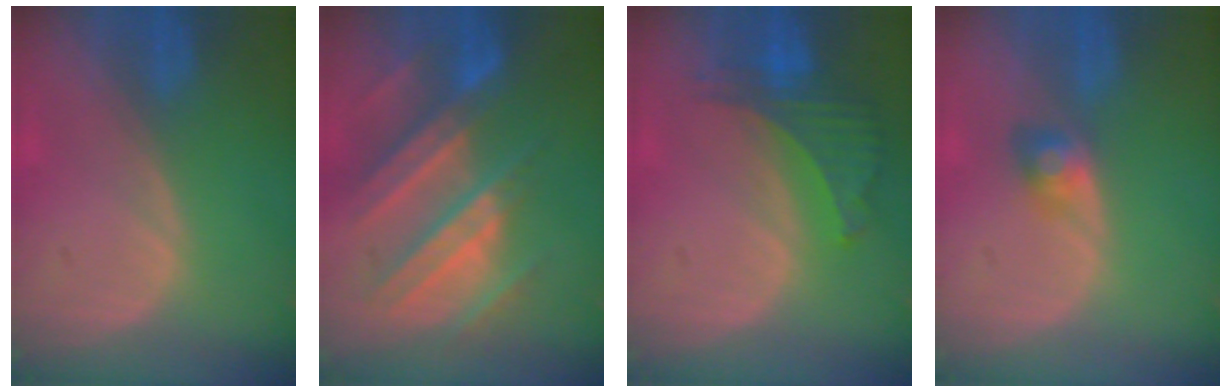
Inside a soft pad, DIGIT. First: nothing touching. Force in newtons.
{"total": 11.1, "press": 9.9, "slide": 5.1}
{"total": 6.3, "press": 5.9, "slide": 2.3}
{"total": 2.7, "press": 2.7, "slide": 0.3}